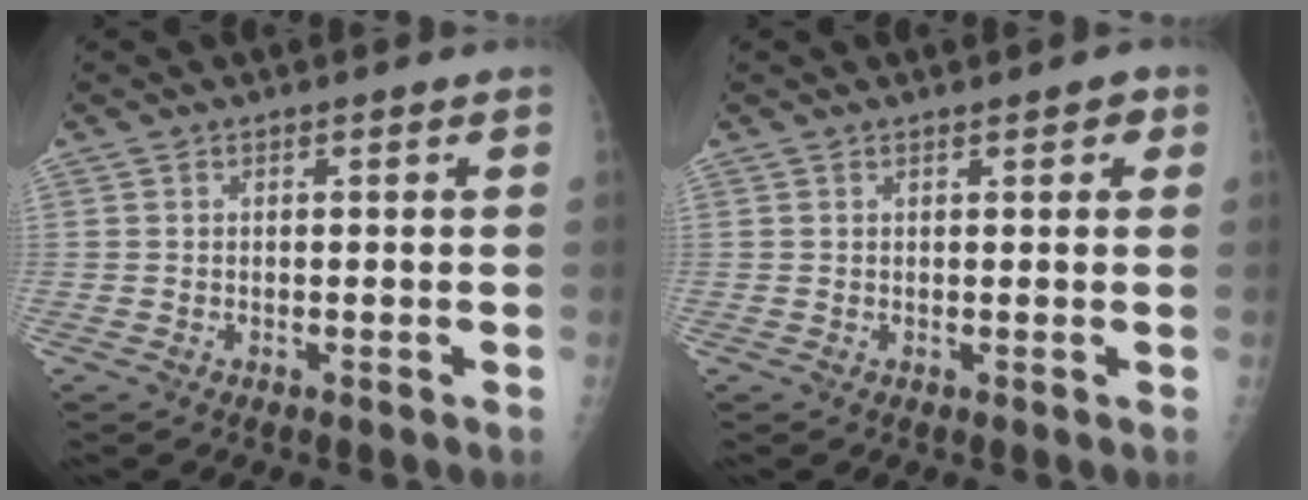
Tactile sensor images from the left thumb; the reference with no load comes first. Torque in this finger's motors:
{"motor_torque": [-0.09, 0.21, -0.28, -0.12, 0.01]}